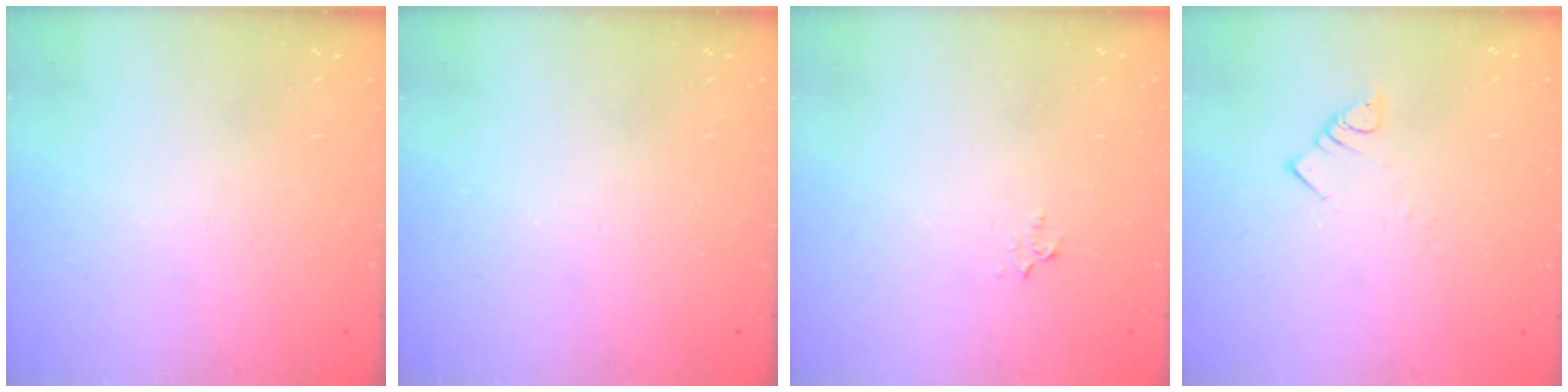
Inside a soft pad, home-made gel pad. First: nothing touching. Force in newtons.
{"total": 0.0}
{"total": 3.0, "press": 3.0, "slide": 0.4}
{"total": 3.2, "press": 3.2, "slide": 0.1}